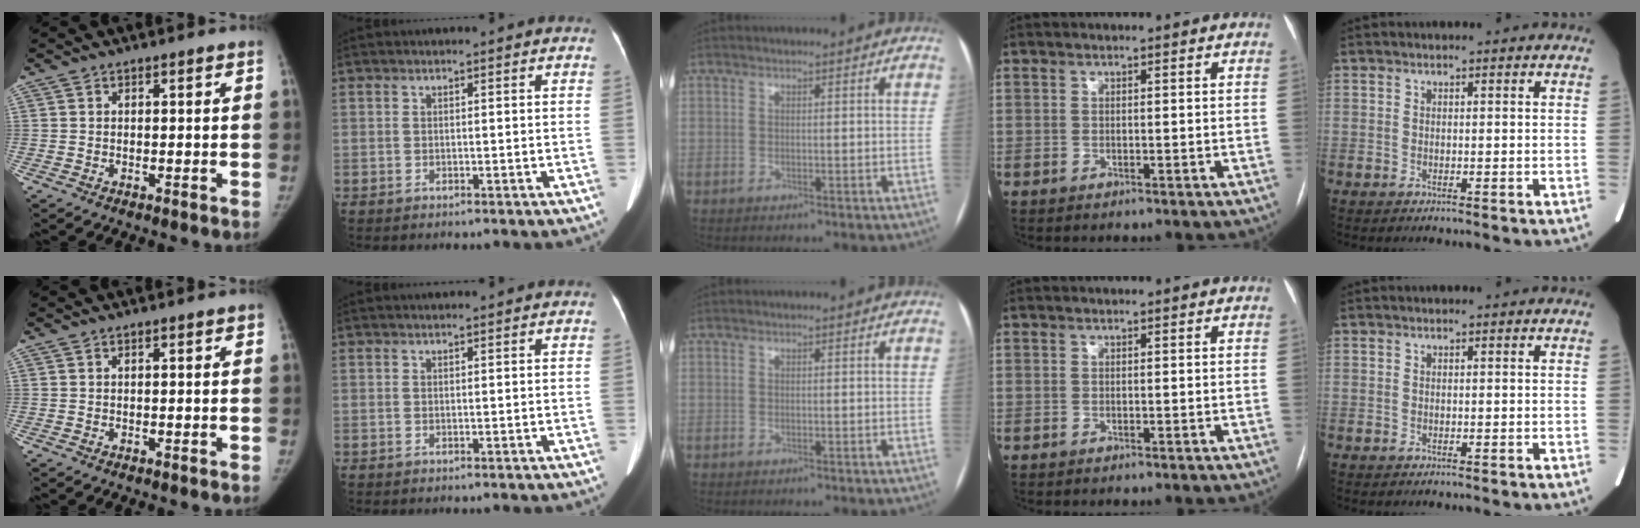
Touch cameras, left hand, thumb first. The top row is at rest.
{"thumb": {"total": 0.9, "force": [0.2, 0.3, 0.8], "torque": [-0.010, 0.007, 0.002]}, "index": {"total": 0.8, "force": [0.7, 0.0, 0.3], "torque": [-0.007, 0.009, 0.015]}}